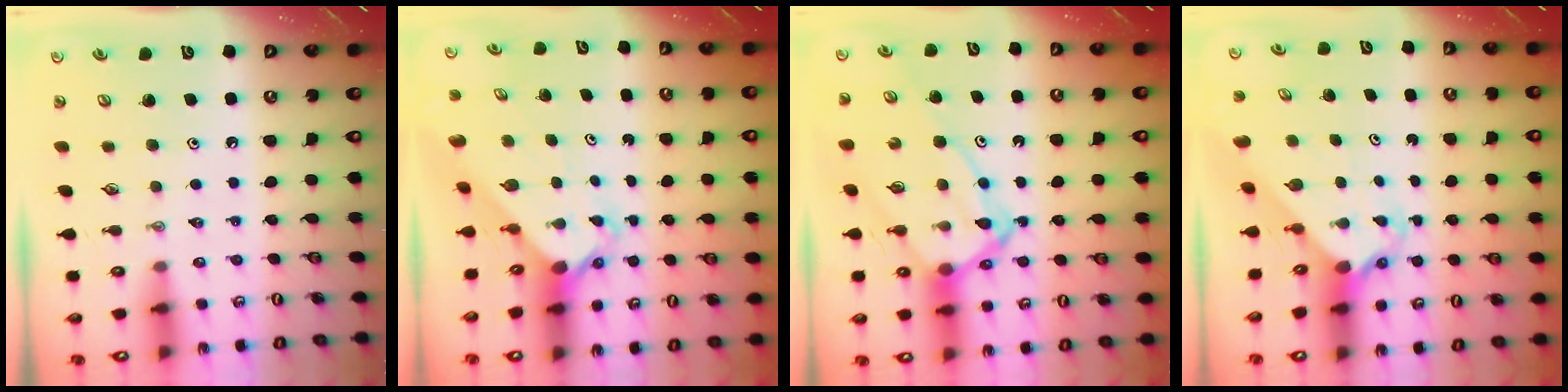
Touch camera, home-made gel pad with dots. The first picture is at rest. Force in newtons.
{"total": 2.3, "press": 2.3, "slide": 0.1}
{"total": 12.7, "press": 12.6, "slide": 1.5}
{"total": 2.5, "press": 2.5, "slide": 0.3}